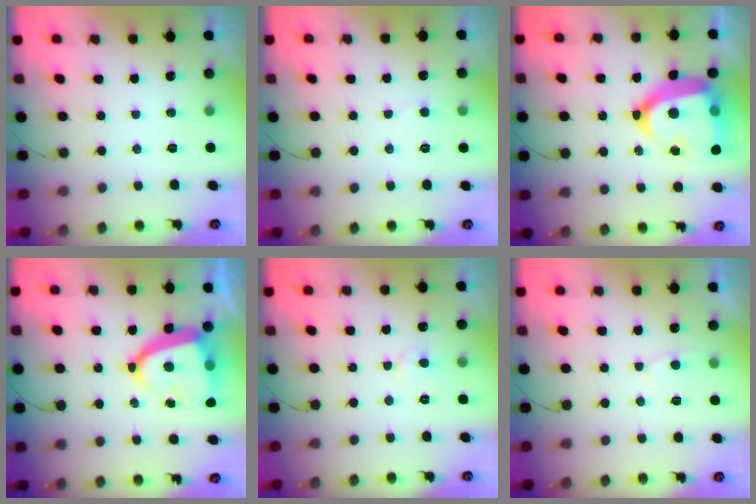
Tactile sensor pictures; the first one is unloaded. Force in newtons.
{"total": 4.1, "press": 4.1, "slide": 0.3}
{"total": 20.6, "press": 20.5, "slide": 2.0}
{"total": 14.1, "press": 14.0, "slide": 1.5}
{"total": 4.7, "press": 4.6, "slide": 0.5}
{"total": 4.7, "press": 4.7, "slide": 0.6}